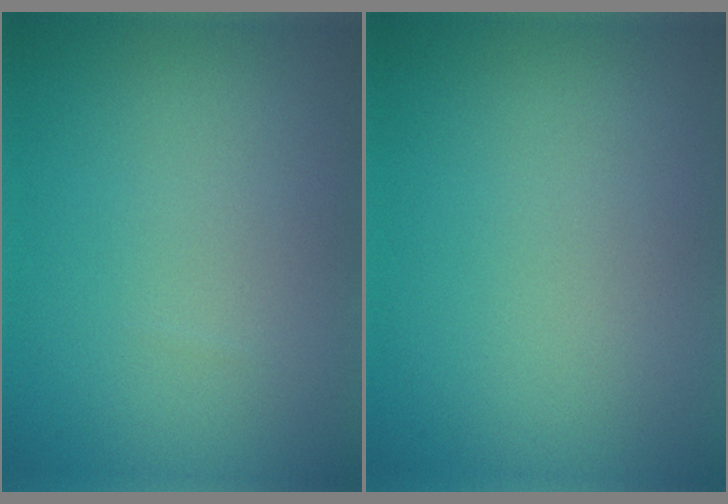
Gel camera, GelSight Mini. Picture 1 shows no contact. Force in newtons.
{"total": 0.0}